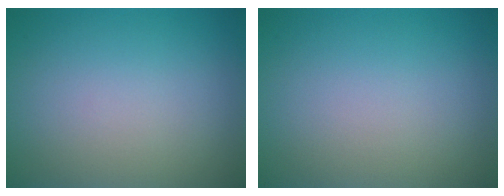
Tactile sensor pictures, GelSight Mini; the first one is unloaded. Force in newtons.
{"total": 0.0}